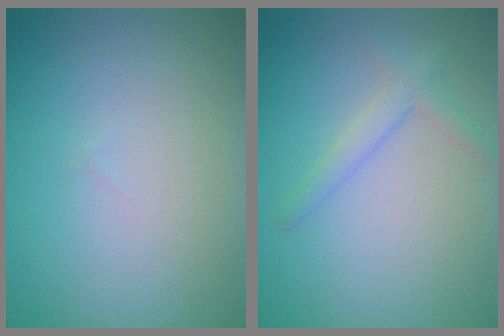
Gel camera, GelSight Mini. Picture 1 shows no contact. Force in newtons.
{"total": 1.7, "press": 1.7, "slide": 0.1}